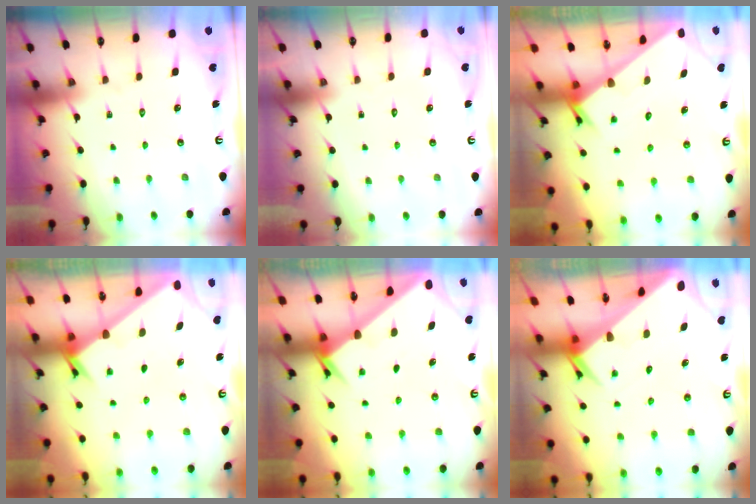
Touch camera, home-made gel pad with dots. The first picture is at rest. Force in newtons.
{"total": 1.8, "press": 1.7, "slide": 0.1}
{"total": 2.5, "press": 2.5, "slide": 0.1}
{"total": 2.2, "press": 2.2, "slide": 0.2}
{"total": 2.5, "press": 2.5, "slide": 0.3}
{"total": 4.8, "press": 4.8, "slide": 0.4}